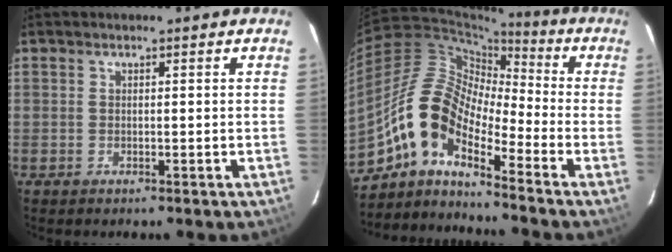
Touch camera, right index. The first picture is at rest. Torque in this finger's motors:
{"motor_torque": [1.52, -0.62, 0.82, 0.21]}